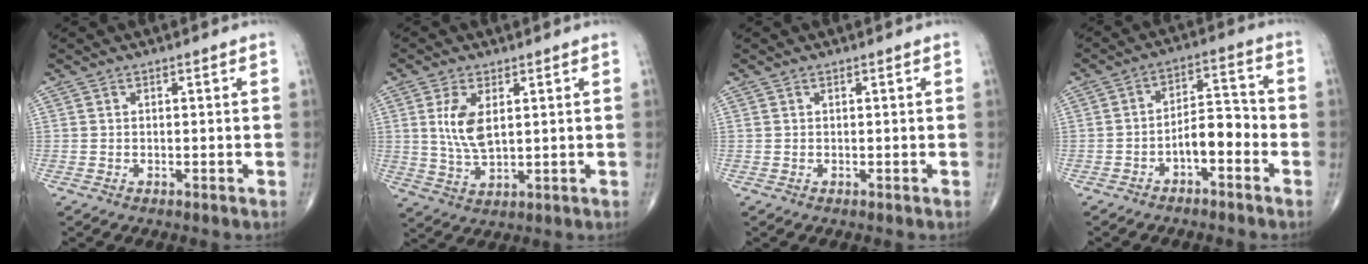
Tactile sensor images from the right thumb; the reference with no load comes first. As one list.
[{"total": 7.2, "force": [1.9, 3.5, 6.0], "torque": [-0.118, -0.013, 0.045]}, {"total": 0.0}, {"total": 7.1, "force": [-2.9, 3.4, 5.5], "torque": [-0.070, 0.043, -0.052]}]